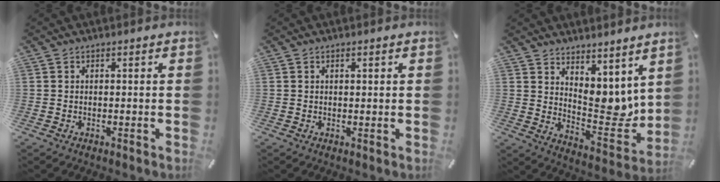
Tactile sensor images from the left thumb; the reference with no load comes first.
{"total": 0.7, "force": [0.3, 0.3, 0.5], "torque": [-0.009, 0.002, 0.005]}
{"total": 8.1, "force": [4.5, 5.5, 3.9], "torque": [-0.027, -0.066, 0.090]}